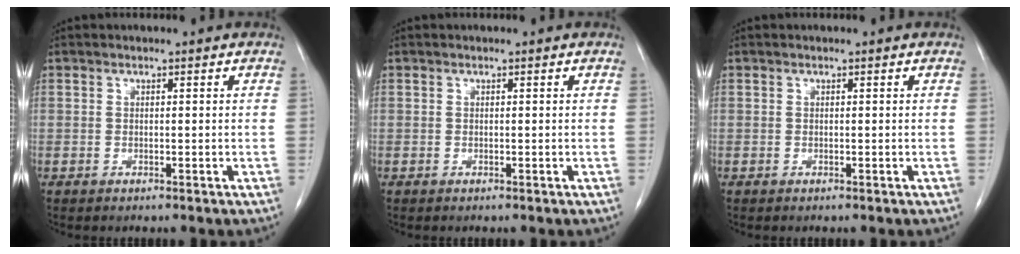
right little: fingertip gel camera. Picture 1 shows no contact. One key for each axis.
{"total": 0.0}
{"total": 0.0}